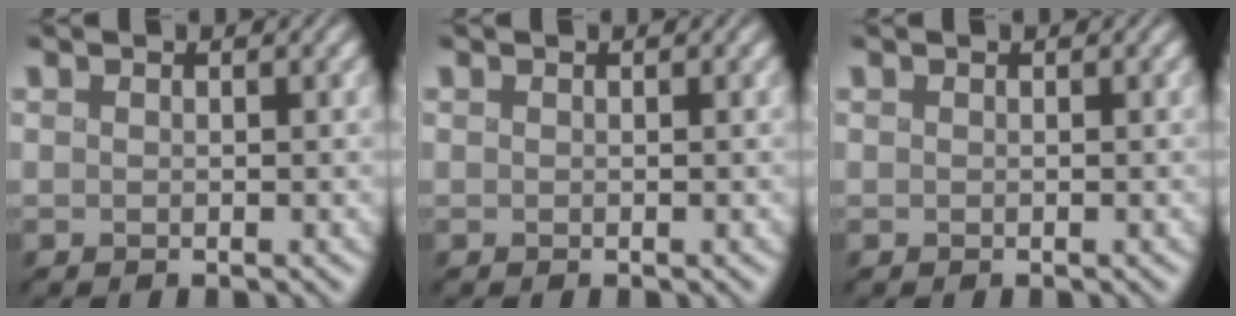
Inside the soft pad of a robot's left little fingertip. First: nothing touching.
{"total": 0.0}
{"total": 0.0}